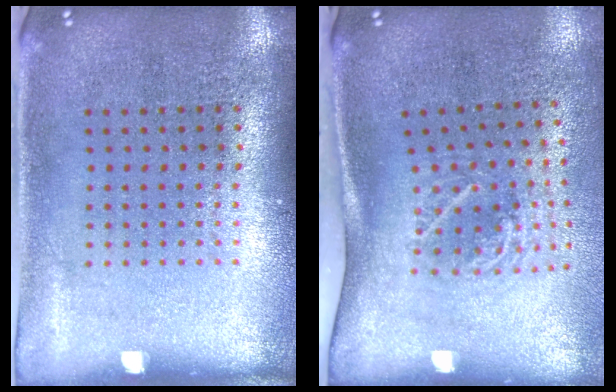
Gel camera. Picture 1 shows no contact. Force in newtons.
{"total": 2.0, "press": 1.4, "slide": 1.4}